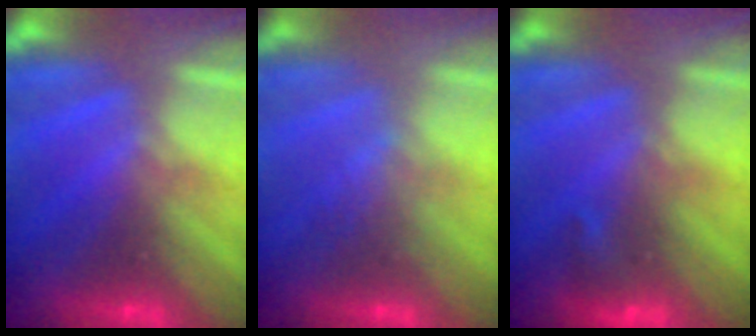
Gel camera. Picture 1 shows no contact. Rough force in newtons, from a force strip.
{"total": 1.3}
{"total": 2.8}